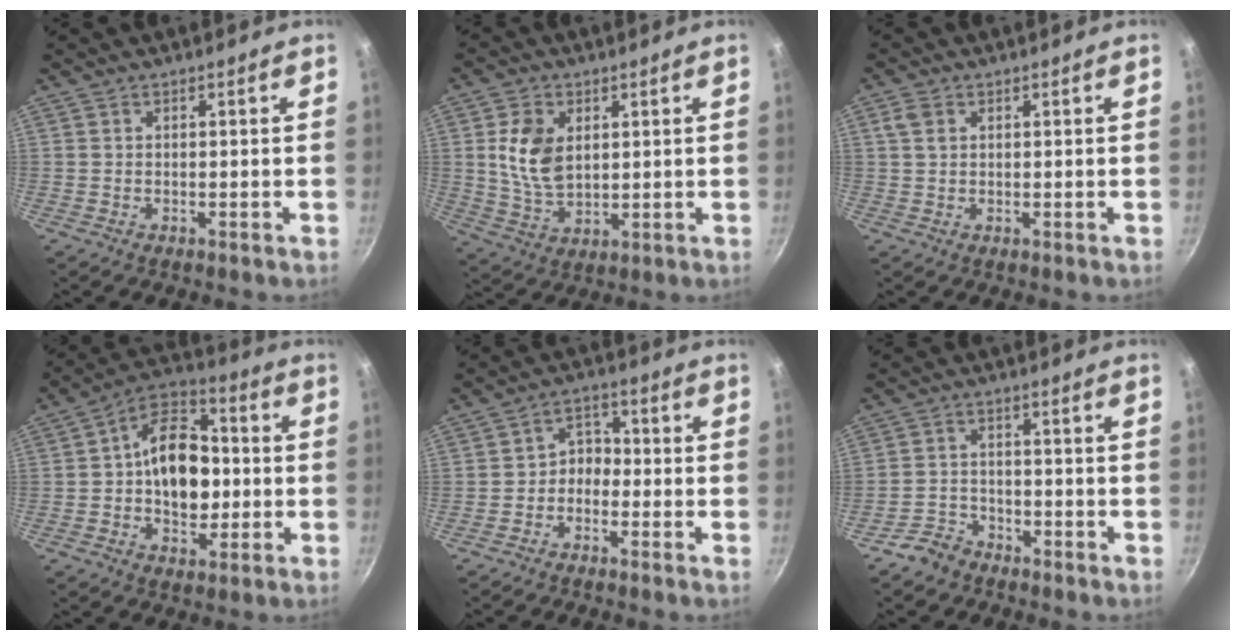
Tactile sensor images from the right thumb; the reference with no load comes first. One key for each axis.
{"total": 9.9, "fx": 2.2, "fy": 6.6, "fz": 7.0, "tx": -0.118, "ty": -0.017, "tz": 0.047}
{"total": 2.9, "fx": 0.9, "fy": 2.2, "fz": 1.6, "tx": -0.024, "ty": 0.000, "tz": 0.015}
{"total": 15.1, "fx": -0.3, "fy": 10.3, "fz": 11.1, "tx": -0.129, "ty": 0.029, "tz": -0.020}
{"total": 2.2, "fx": -1.0, "fy": 1.6, "fz": 1.1, "tx": -0.010, "ty": 0.017, "tz": -0.022}
{"total": 4.8, "fx": -3.7, "fy": 2.9, "fz": 0.9, "tx": -0.010, "ty": 0.042, "tz": -0.070}